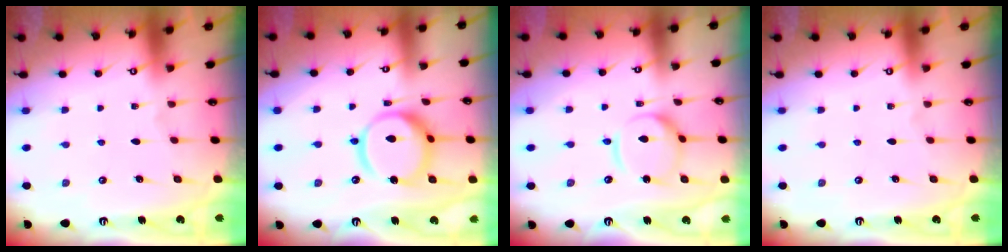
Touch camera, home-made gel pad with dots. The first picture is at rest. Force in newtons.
{"total": 14.0, "press": 13.9, "slide": 1.5}
{"total": 10.3, "press": 10.3, "slide": 0.9}
{"total": 0.0}